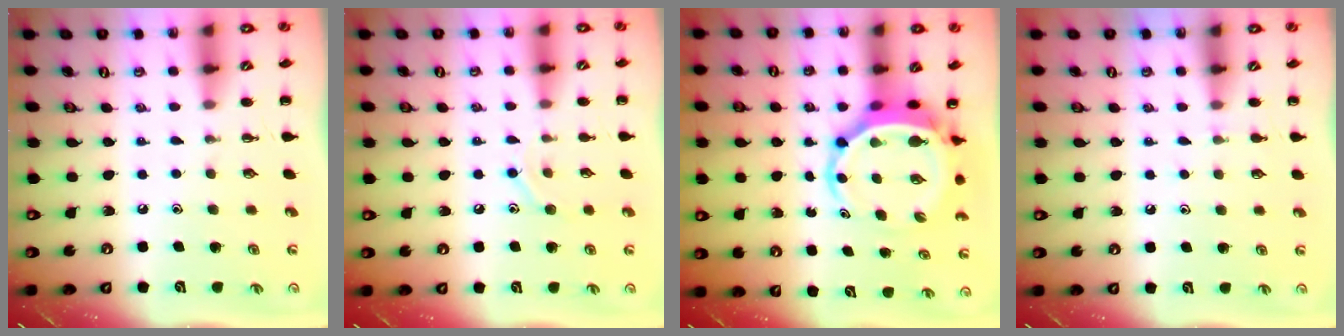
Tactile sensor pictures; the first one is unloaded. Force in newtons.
{"total": 8.2, "press": 8.1, "slide": 1.5}
{"total": 5.7, "press": 5.5, "slide": 1.5}
{"total": 3.2, "press": 3.0, "slide": 1.2}